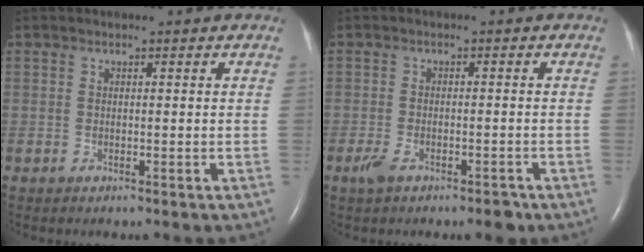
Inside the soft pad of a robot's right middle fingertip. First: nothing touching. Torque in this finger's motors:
{"motor_torque": [0.08, 0.04, 0.04, 0.03]}